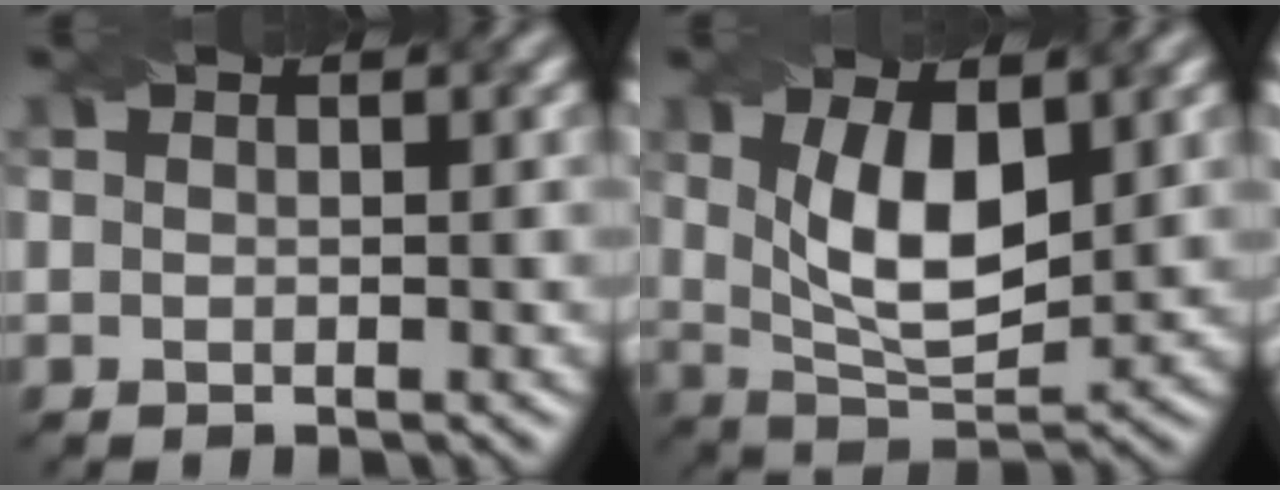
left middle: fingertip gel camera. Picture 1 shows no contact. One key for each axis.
{"total": 7.0, "fx": 1.8, "fy": 3.1, "fz": 6.1, "tx": -0.115, "ty": -0.003, "tz": 0.036}